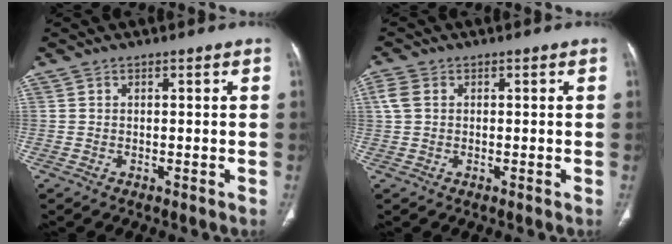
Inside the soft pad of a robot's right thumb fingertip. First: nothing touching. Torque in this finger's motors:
{"motor_torque": [-0.02, -0.05, -0.06, 0.19, 0.01]}